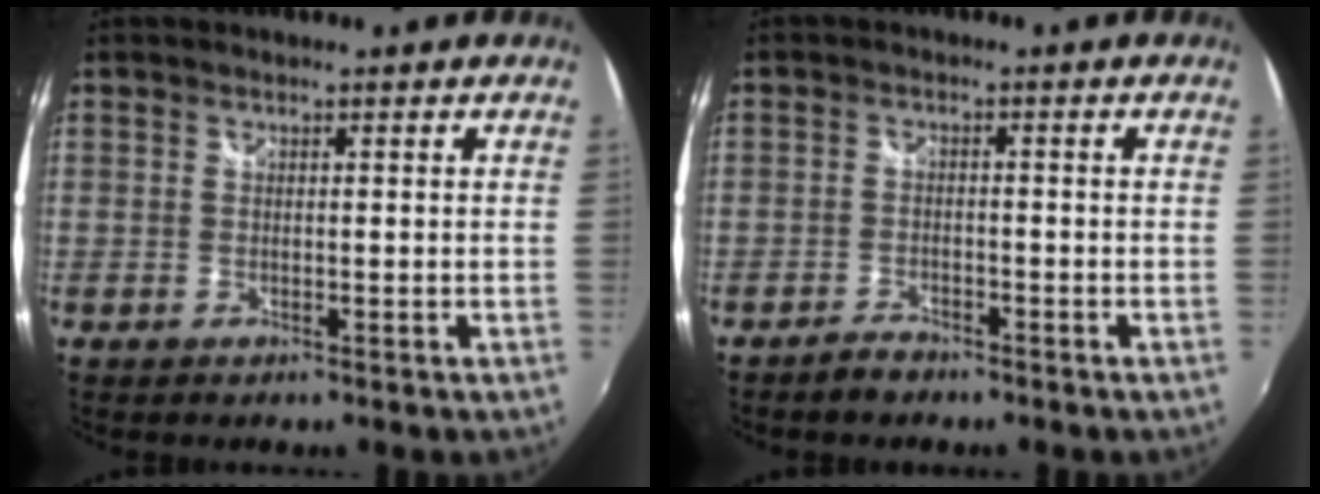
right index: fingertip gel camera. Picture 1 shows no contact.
{"total": 2.7, "force": [-2.4, 1.1, 0.9], "torque": [-0.029, 0.003, -0.044]}